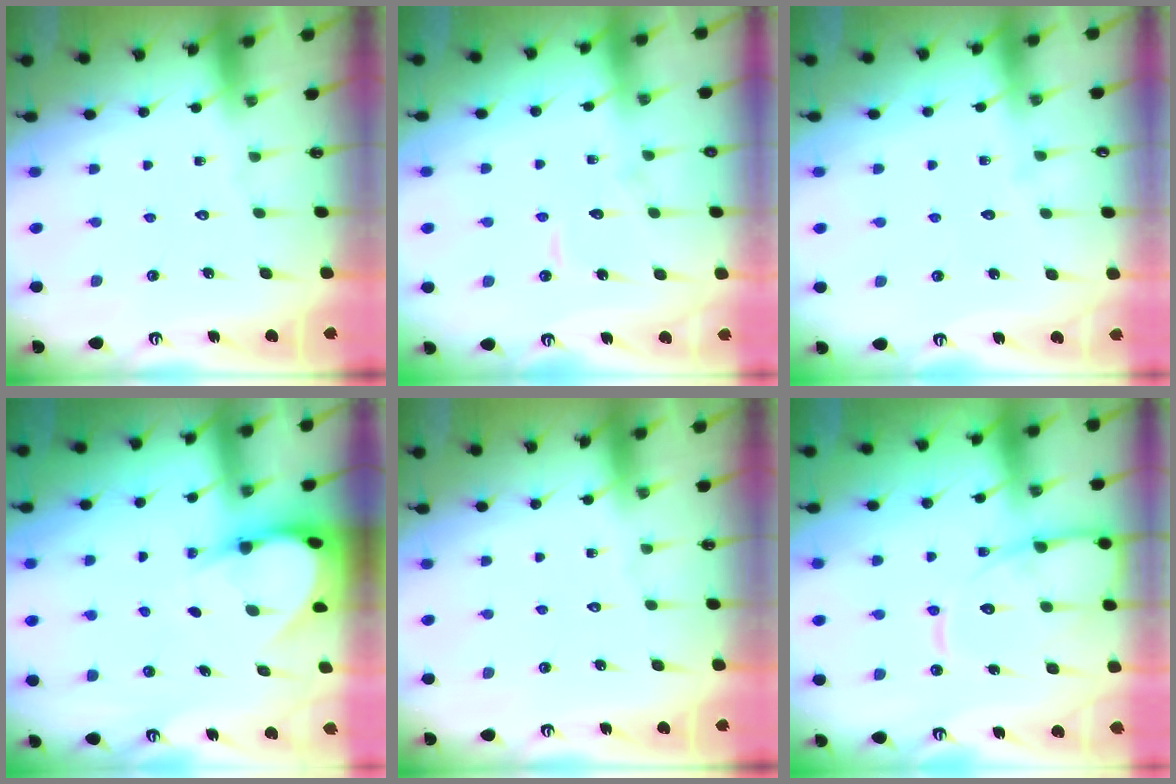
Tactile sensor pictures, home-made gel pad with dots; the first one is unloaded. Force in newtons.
{"total": 6.3, "press": 6.3, "slide": 0.6}
{"total": 2.6, "press": 2.6, "slide": 0.3}
{"total": 5.4, "press": 5.3, "slide": 0.7}
{"total": 0.0}
{"total": 12.7, "press": 12.6, "slide": 1.3}